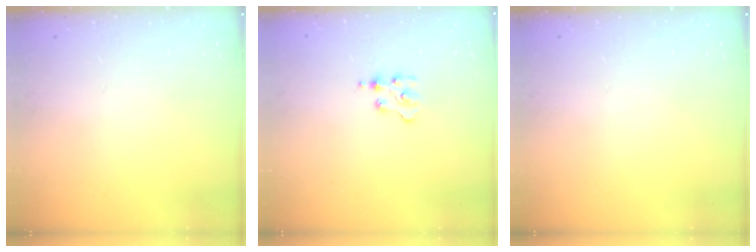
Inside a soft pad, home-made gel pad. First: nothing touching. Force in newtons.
{"total": 2.3, "press": 2.3, "slide": 0.3}
{"total": 0.0}